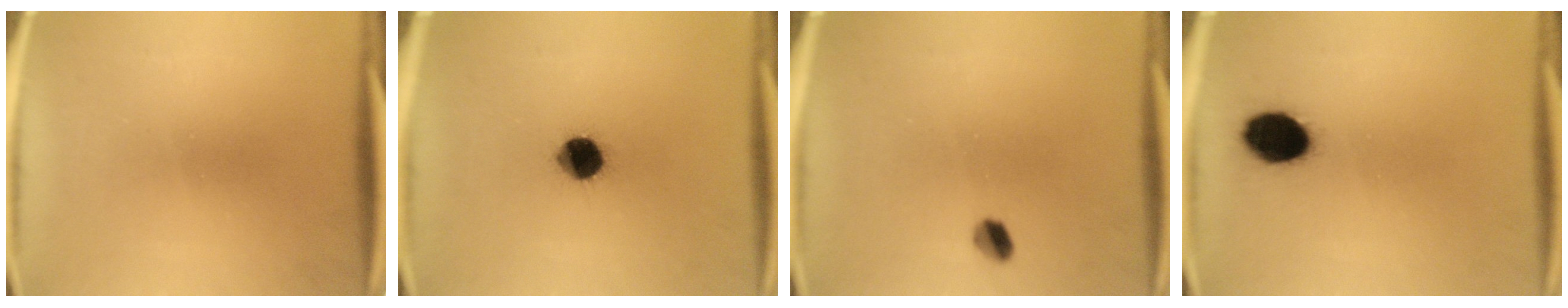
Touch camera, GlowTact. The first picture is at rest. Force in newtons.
{"total": 8.5}
{"total": 2.7}
{"total": 9.6}